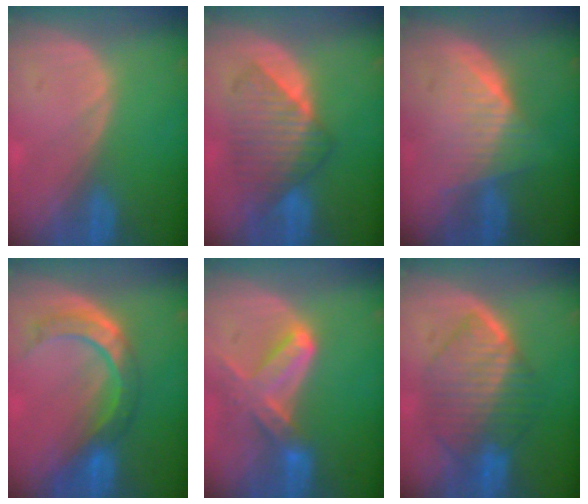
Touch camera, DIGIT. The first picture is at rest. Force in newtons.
{"total": 7.6, "press": 7.5, "slide": 0.7}
{"total": 6.5, "press": 6.2, "slide": 1.8}
{"total": 8.0, "press": 7.2, "slide": 3.6}
{"total": 7.1, "press": 6.6, "slide": 2.8}
{"total": 9.3, "press": 9.3, "slide": 0.6}